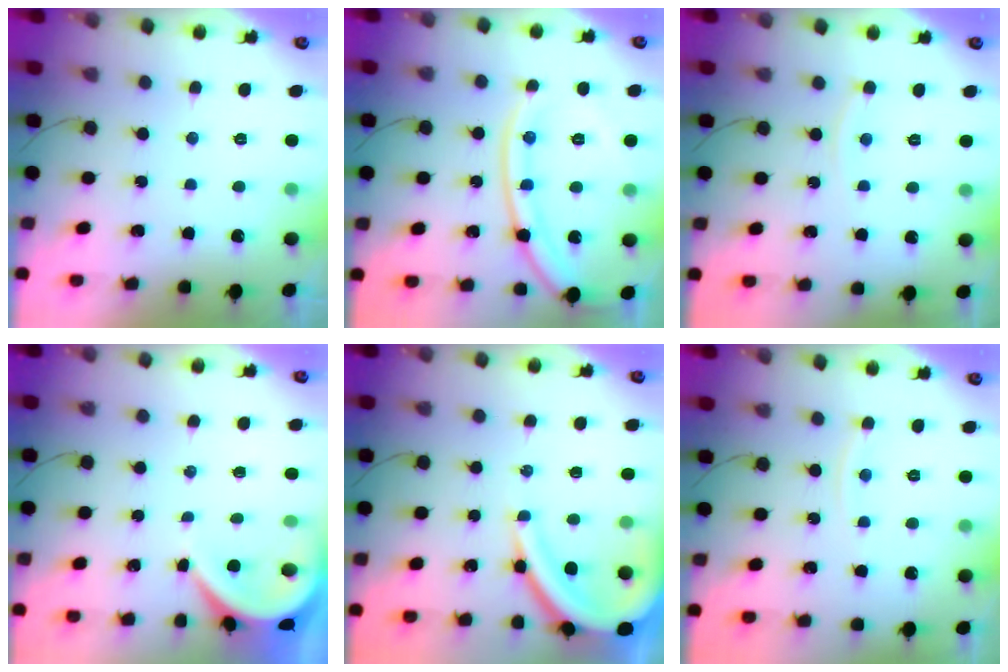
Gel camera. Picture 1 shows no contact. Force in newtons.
{"total": 15.2, "press": 15.1, "slide": 1.9}
{"total": 3.7, "press": 3.7, "slide": 0.5}
{"total": 3.9, "press": 3.9, "slide": 0.5}
{"total": 11.4, "press": 11.3, "slide": 1.3}
{"total": 4.6, "press": 4.5, "slide": 0.6}